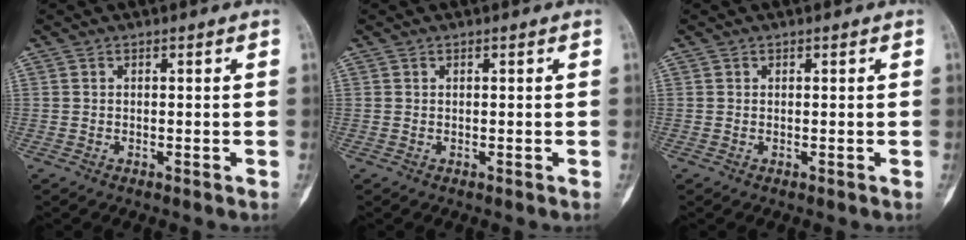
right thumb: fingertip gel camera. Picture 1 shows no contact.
{"total": 0.0}
{"total": 0.0}